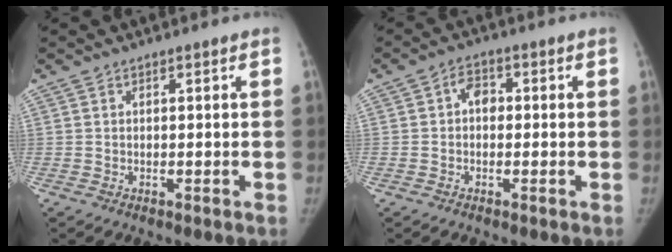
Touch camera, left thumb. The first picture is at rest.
{"total": 3.3, "force": [0.0, 2.4, 2.2], "torque": [-0.019, 0.012, -0.008]}